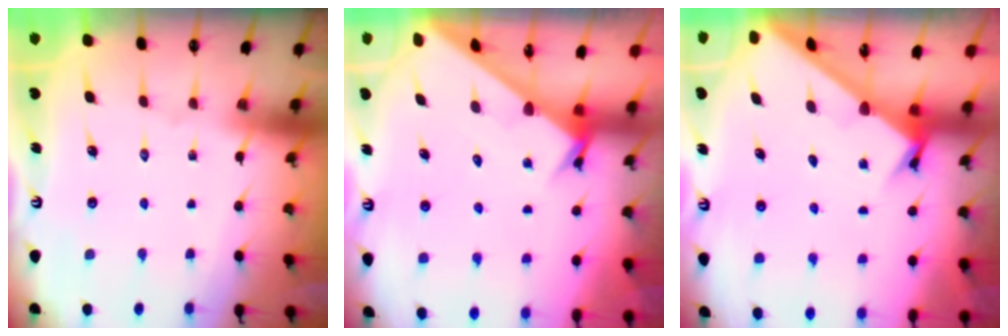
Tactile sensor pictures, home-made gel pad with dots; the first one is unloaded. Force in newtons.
{"total": 2.8, "press": 2.8, "slide": 0.0}
{"total": 2.6, "press": 2.6, "slide": 0.3}